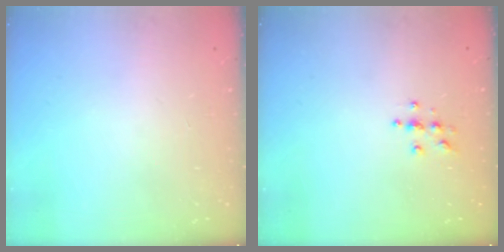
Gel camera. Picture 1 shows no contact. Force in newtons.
{"total": 3.8, "press": 3.8, "slide": 0.5}